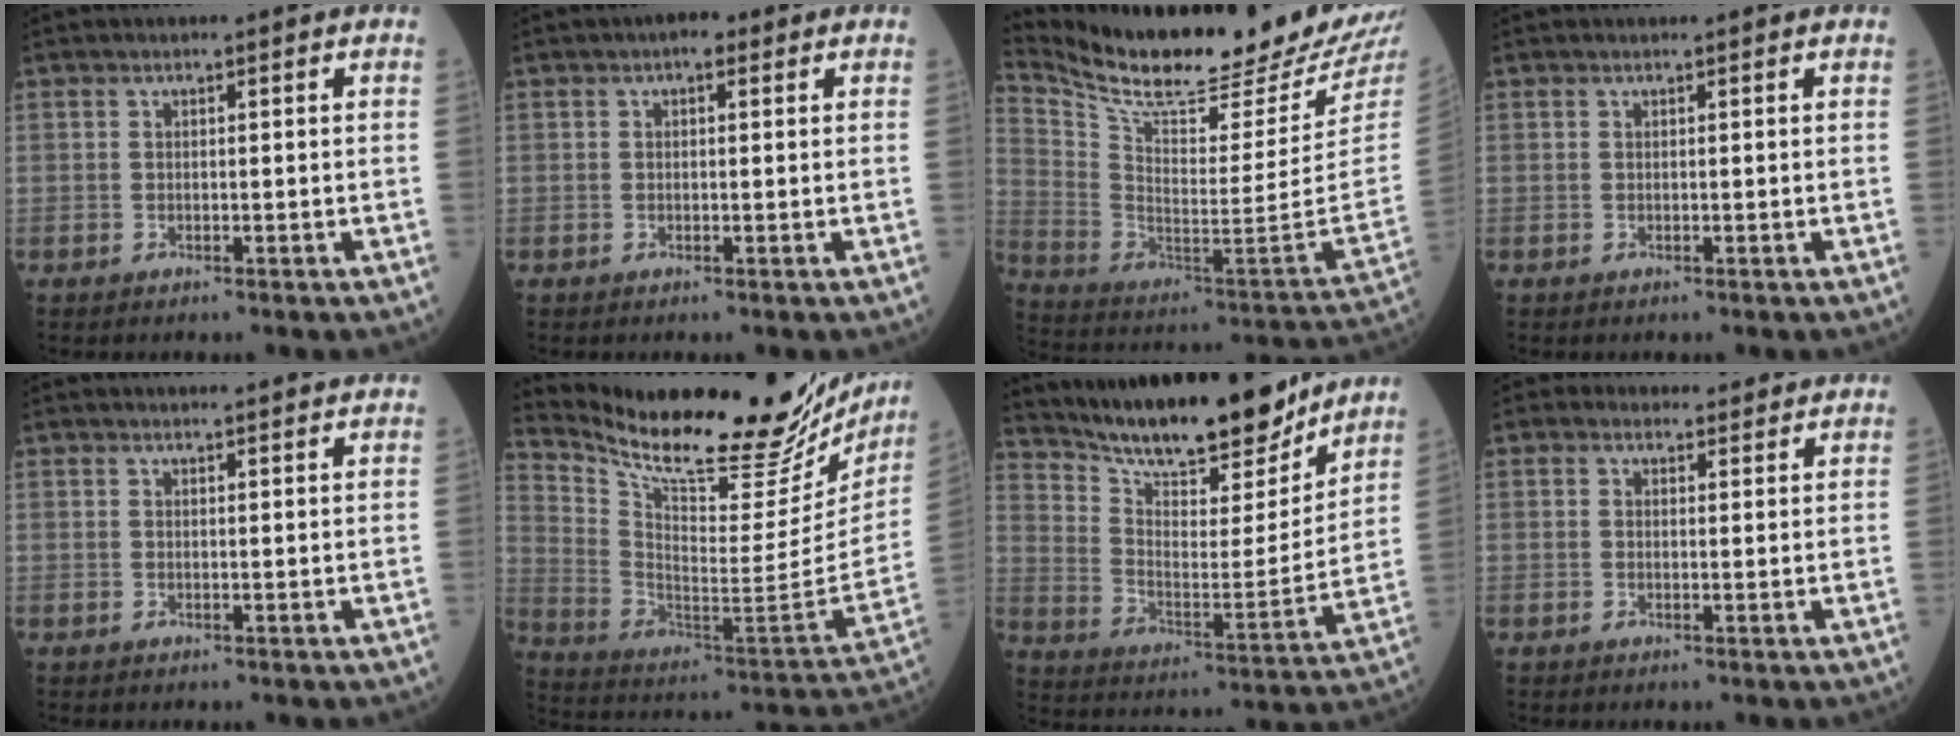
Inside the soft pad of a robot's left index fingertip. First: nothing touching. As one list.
[{"total": 2.1, "force": [1.1, 1.0, 1.5], "torque": [-0.017, 0.007, 0.008]}, {"total": 25.9, "force": [24.0, 0.2, 9.9], "torque": [-0.194, -0.109, 0.357]}, {"total": 1.0, "force": [0.9, 0.1, 0.2], "torque": [-0.006, 0.005, 0.010]}, {"total": 6.3, "force": [6.1, 0.7, 1.5], "torque": [-0.012, 0.014, 0.057]}, {"total": 30.7, "force": [26.5, 6.2, 14.1], "torque": [-0.245, -0.085, 0.371]}, {"total": 21.2, "force": [18.8, 4.1, 8.8], "torque": [-0.149, -0.022, 0.287]}, {"total": 4.1, "force": [3.6, 1.9, 0.2], "torque": [0.007, 0.006, 0.037]}]